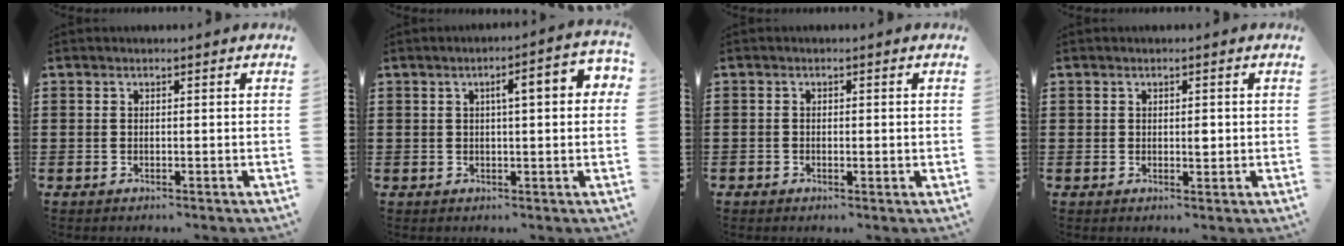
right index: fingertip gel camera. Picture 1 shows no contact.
{"total": 5.0, "force": [0.9, 0.9, 4.9], "torque": [-0.076, 0.002, 0.007]}
{"total": 0.7, "force": [-0.3, 0.6, 0.2], "torque": [-0.006, 0.000, -0.007]}
{"total": 1.5, "force": [0.2, 0.8, 1.2], "torque": [-0.016, 0.002, 0.001]}